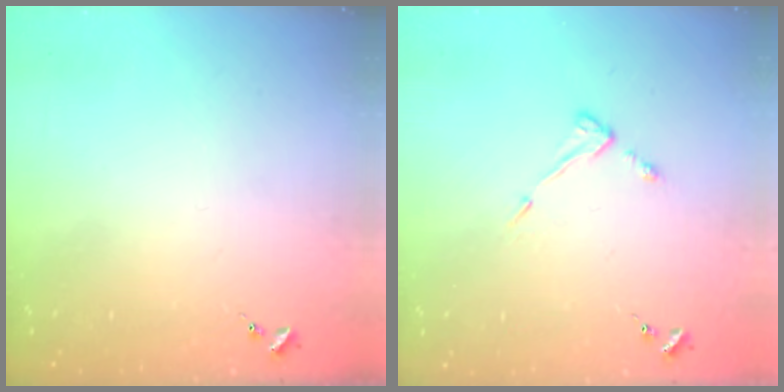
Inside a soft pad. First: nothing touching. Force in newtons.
{"total": 5.2, "press": 5.1, "slide": 0.6}